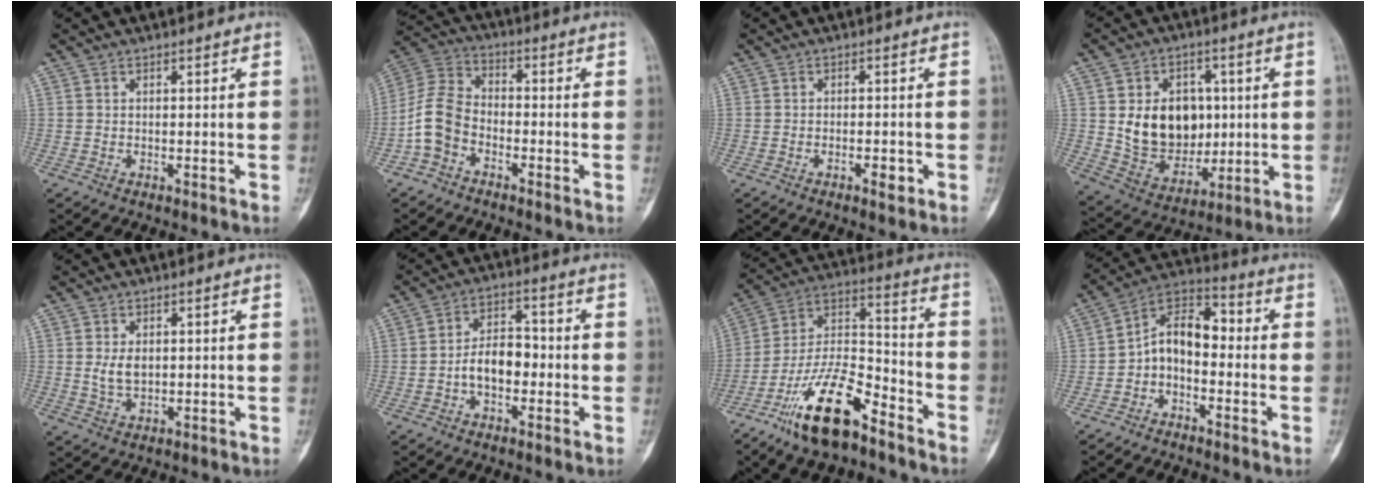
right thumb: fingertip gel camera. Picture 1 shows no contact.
{"total": 8.9, "force": [-3.7, 6.2, 5.2], "torque": [-0.101, 0.035, -0.086]}
{"total": 2.3, "force": [-1.1, 0.9, 1.8], "torque": [-0.022, 0.004, -0.017]}
{"total": 15.4, "force": [1.8, 12.0, 9.6], "torque": [-0.107, -0.010, 0.049]}
{"total": 3.9, "force": [0.5, 2.5, 2.9], "torque": [-0.052, -0.006, 0.014]}
{"total": 7.7, "force": [-1.7, 4.9, 5.7], "torque": [-0.074, 0.032, -0.040]}
{"total": 17.8, "force": [-11.7, 6.5, 11.8], "torque": [-0.205, 0.081, -0.218]}
{"total": 9.5, "force": [-1.8, 6.3, 6.8], "torque": [-0.089, 0.053, -0.051]}